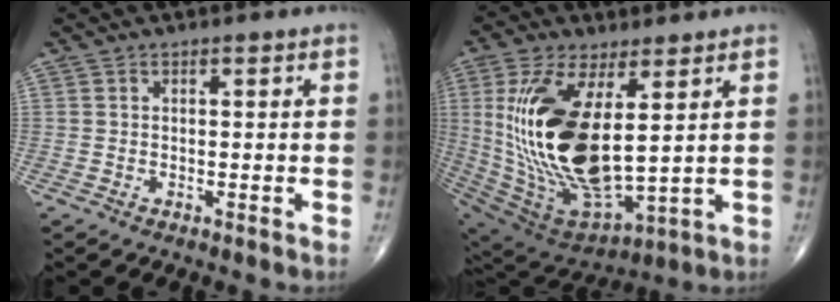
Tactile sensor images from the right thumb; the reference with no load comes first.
{"total": 24.8, "force": [4.0, 10.9, 21.9], "torque": [-0.452, -0.037, 0.091]}